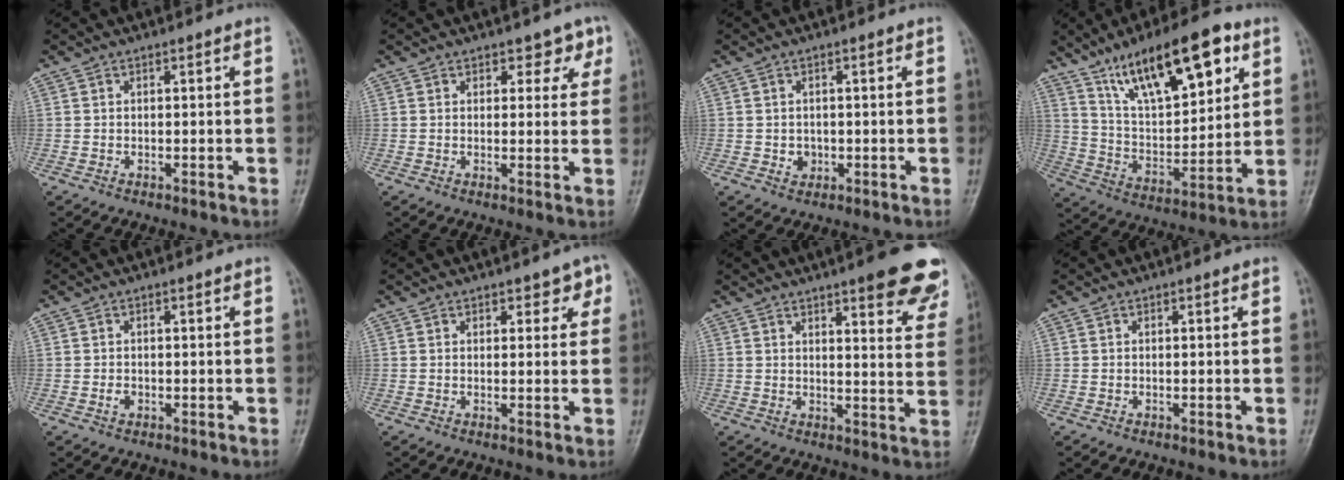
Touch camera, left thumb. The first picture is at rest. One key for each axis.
{"total": 3.7, "fx": 2.3, "fy": 2.5, "fz": 1.5, "tx": 0.016, "ty": -0.009, "tz": 0.026}
{"total": 2.1, "fx": -0.3, "fy": 1.9, "fz": 0.8, "tx": -0.004, "ty": 0.003, "tz": 0.001}
{"total": 20.6, "fx": 11.1, "fy": 7.8, "fz": 15.4, "tx": -0.211, "ty": -0.036, "tz": 0.197}
{"total": 1.1, "fx": -0.3, "fy": 0.9, "fz": 0.6, "tx": -0.011, "ty": 0.000, "tz": -0.005}
{"total": 3.5, "fx": 1.9, "fy": 2.1, "fz": 2.0, "tx": 0.008, "ty": -0.006, "tz": 0.020}
{"total": 14.3, "fx": 9.5, "fy": 3.6, "fz": 10.0, "tx": -0.085, "ty": -0.044, "tz": 0.105}
{"total": 0.0}